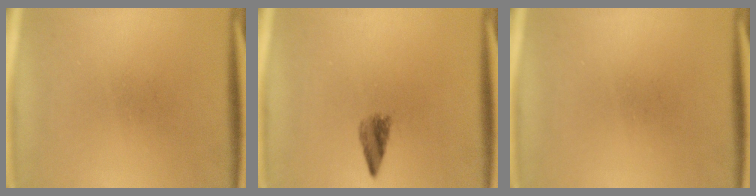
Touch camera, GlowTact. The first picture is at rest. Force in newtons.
{"total": 2.6}
{"total": 0.0}